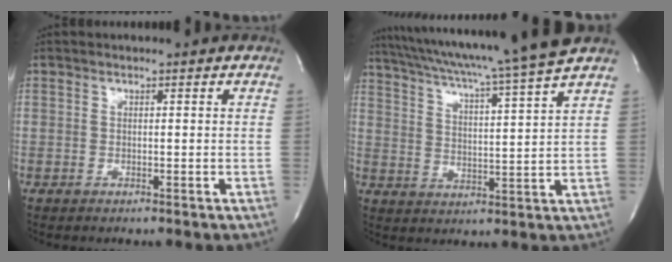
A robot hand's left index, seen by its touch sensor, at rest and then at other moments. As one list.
[{"total": 17.8, "force": [15.5, -2.6, 8.4], "torque": [-0.150, -0.026, 0.227]}]